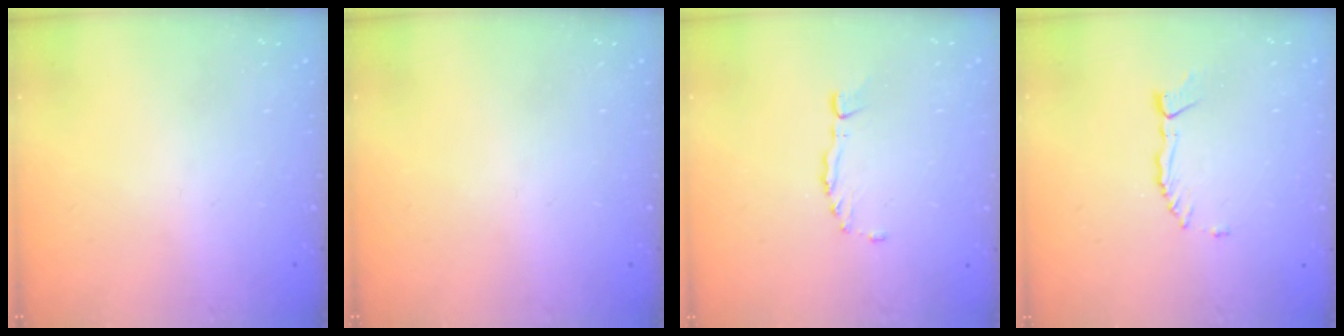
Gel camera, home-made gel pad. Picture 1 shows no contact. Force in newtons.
{"total": 0.0}
{"total": 1.7, "press": 1.7, "slide": 0.2}
{"total": 4.1, "press": 4.1, "slide": 0.4}